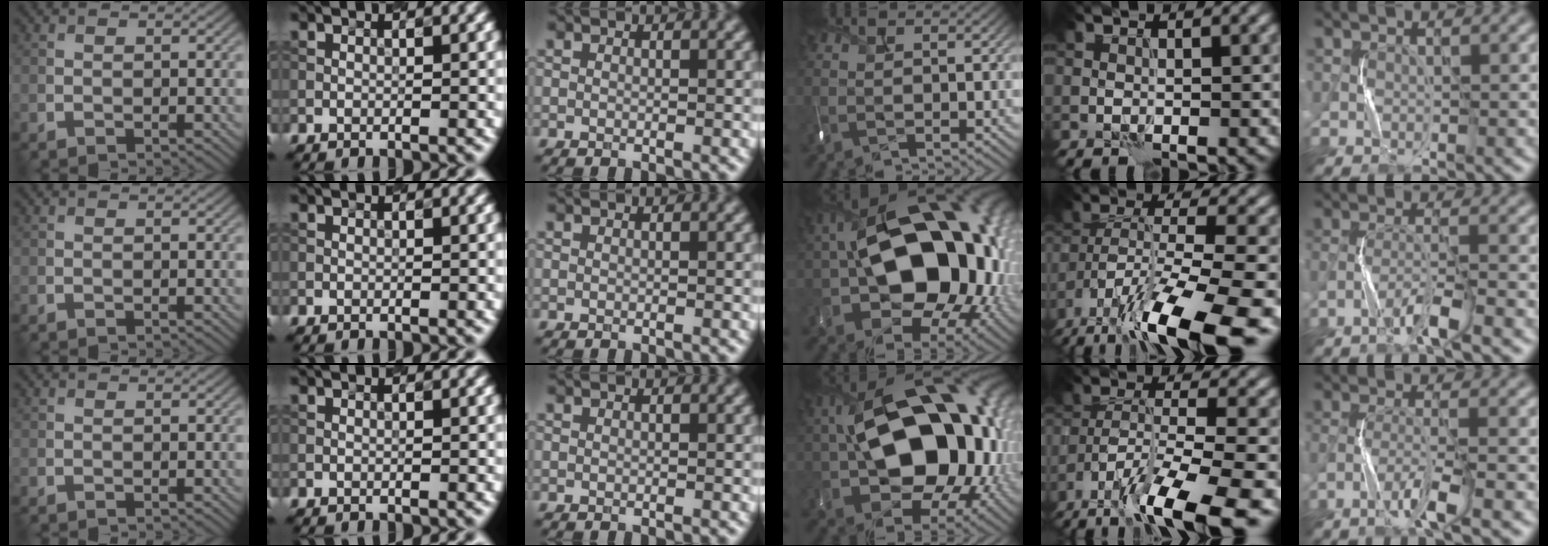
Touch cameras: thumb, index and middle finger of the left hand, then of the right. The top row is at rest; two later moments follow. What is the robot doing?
{"motion": "shake", "object": "tambourine"}